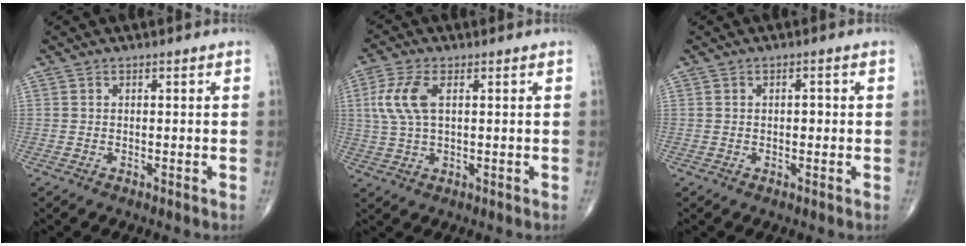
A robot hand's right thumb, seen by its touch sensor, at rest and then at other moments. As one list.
[{"total": 7.4, "force": [1.7, 3.5, 6.3], "torque": [-0.154, 0.009, 0.036]}, {"total": 1.4, "force": [0.0, 0.7, 1.2], "torque": [-0.014, -0.001, -0.001]}]